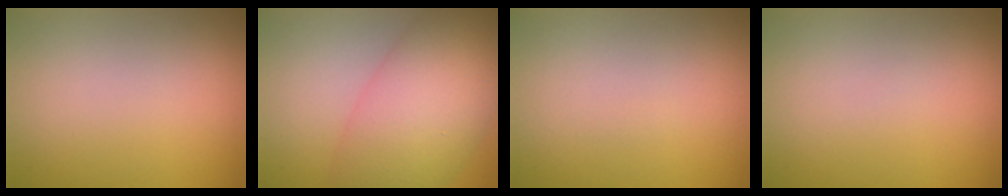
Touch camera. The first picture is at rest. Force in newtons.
{"total": 9.3, "press": 9.3, "slide": 0.2}
{"total": 0.0}
{"total": 0.0}